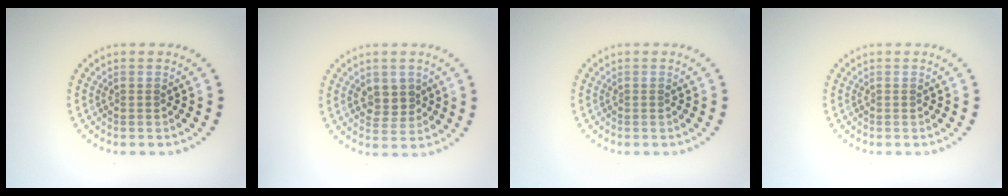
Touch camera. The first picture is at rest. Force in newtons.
{"total": 2.6, "press": 2.6, "slide": 0.4}
{"total": 0.0}
{"total": 0.0}